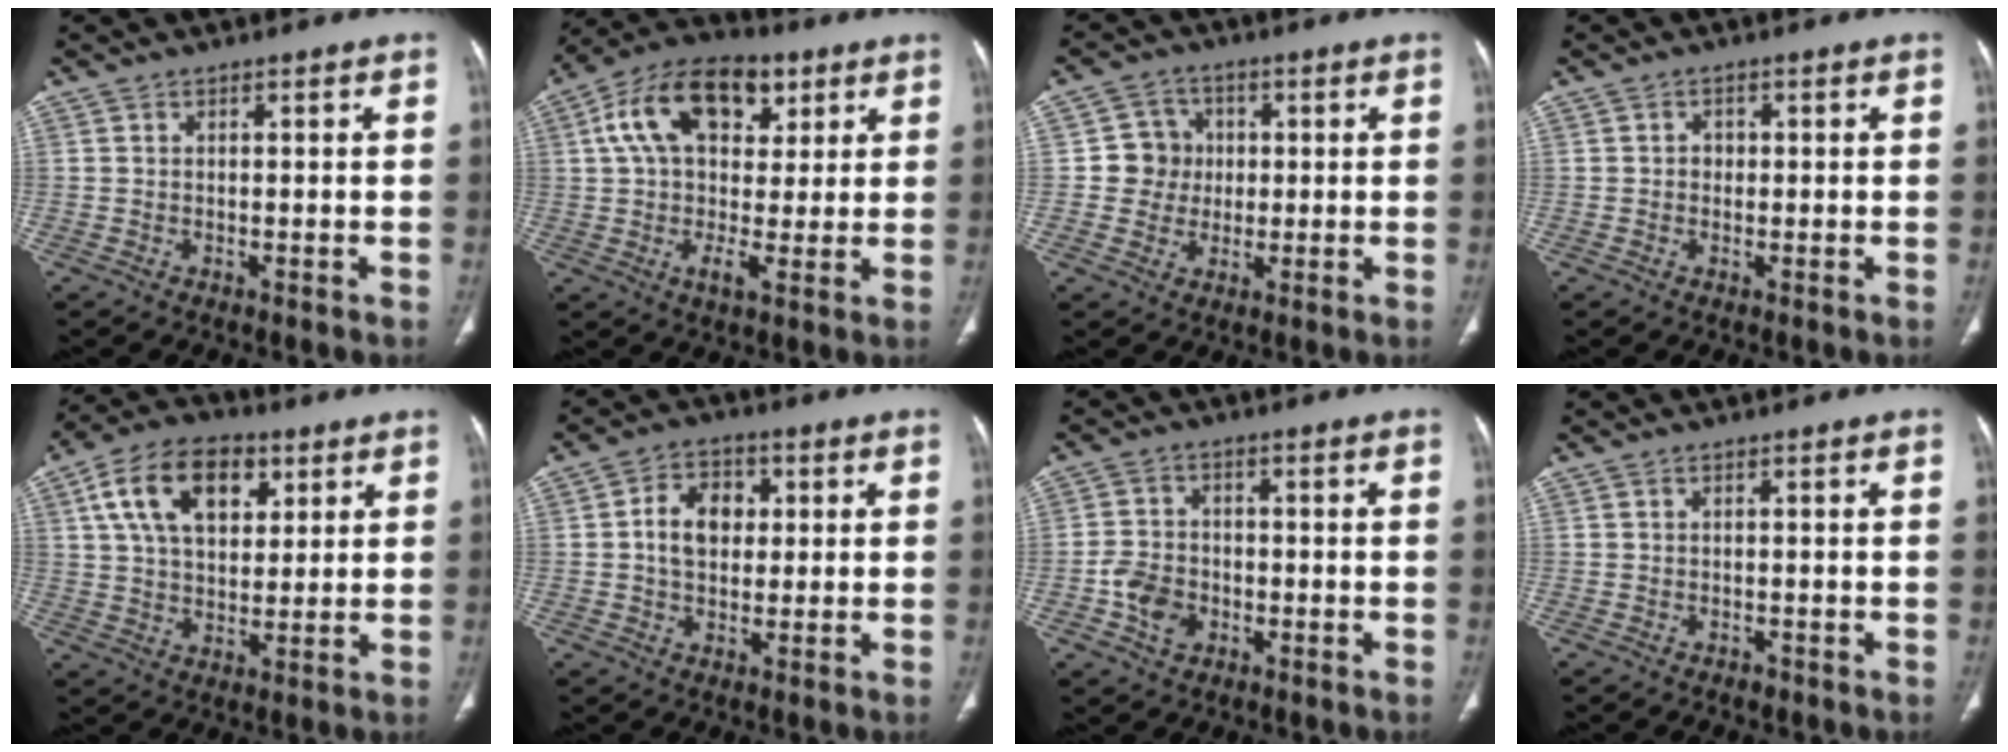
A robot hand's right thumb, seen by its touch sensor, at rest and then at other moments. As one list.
[{"total": 18.3, "force": [6.4, 10.6, 13.5], "torque": [-0.203, 0.005, 0.098]}, {"total": 6.4, "force": [0.2, 6.2, 1.5], "torque": [0.013, 0.011, -0.002]}, {"total": 1.5, "force": [0.1, 1.4, 0.7], "torque": [-0.002, 0.004, -0.001]}, {"total": 15.5, "force": [6.0, 9.5, 10.6], "torque": [-0.159, -0.005, 0.102]}, {"total": 8.1, "force": [1.1, 5.9, 5.4], "torque": [-0.069, 0.010, 0.014]}, {"total": 6.4, "force": [-2.1, 4.9, 3.5], "torque": [-0.046, 0.014, -0.038]}, {"total": 0.8, "force": [-0.6, 0.5, 0.3], "torque": [-0.002, 0.000, -0.009]}]